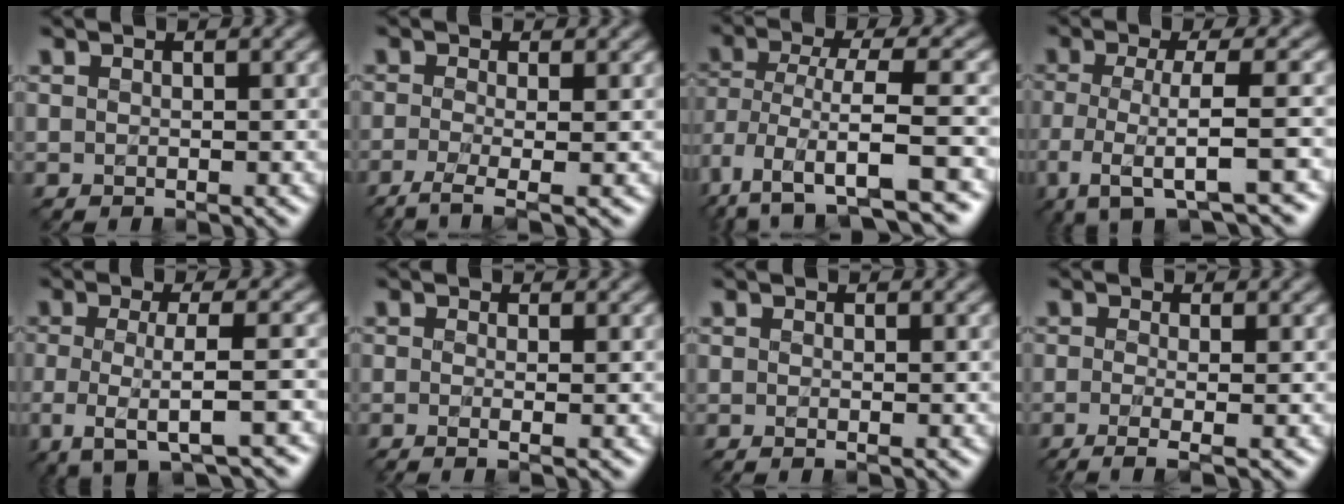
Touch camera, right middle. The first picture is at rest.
{"total": 3.9, "force": [-1.7, 1.1, 3.3], "torque": [-0.055, -0.010, -0.039]}
{"total": 9.3, "force": [-5.1, 3.4, 7.0], "torque": [-0.134, 0.000, -0.086]}
{"total": 6.8, "force": [-2.8, 1.3, 6.1], "torque": [-0.094, -0.005, -0.057]}
{"total": 5.7, "force": [-1.6, 1.3, 5.3], "torque": [-0.088, -0.015, -0.034]}
{"total": 3.0, "force": [0.0, 1.4, 2.6], "torque": [-0.031, -0.001, -0.019]}
{"total": 1.1, "force": [-0.2, 0.4, 1.0], "torque": [-0.011, -0.008, -0.011]}
{"total": 3.7, "force": [-1.1, 1.3, 3.3], "torque": [-0.044, -0.008, -0.030]}